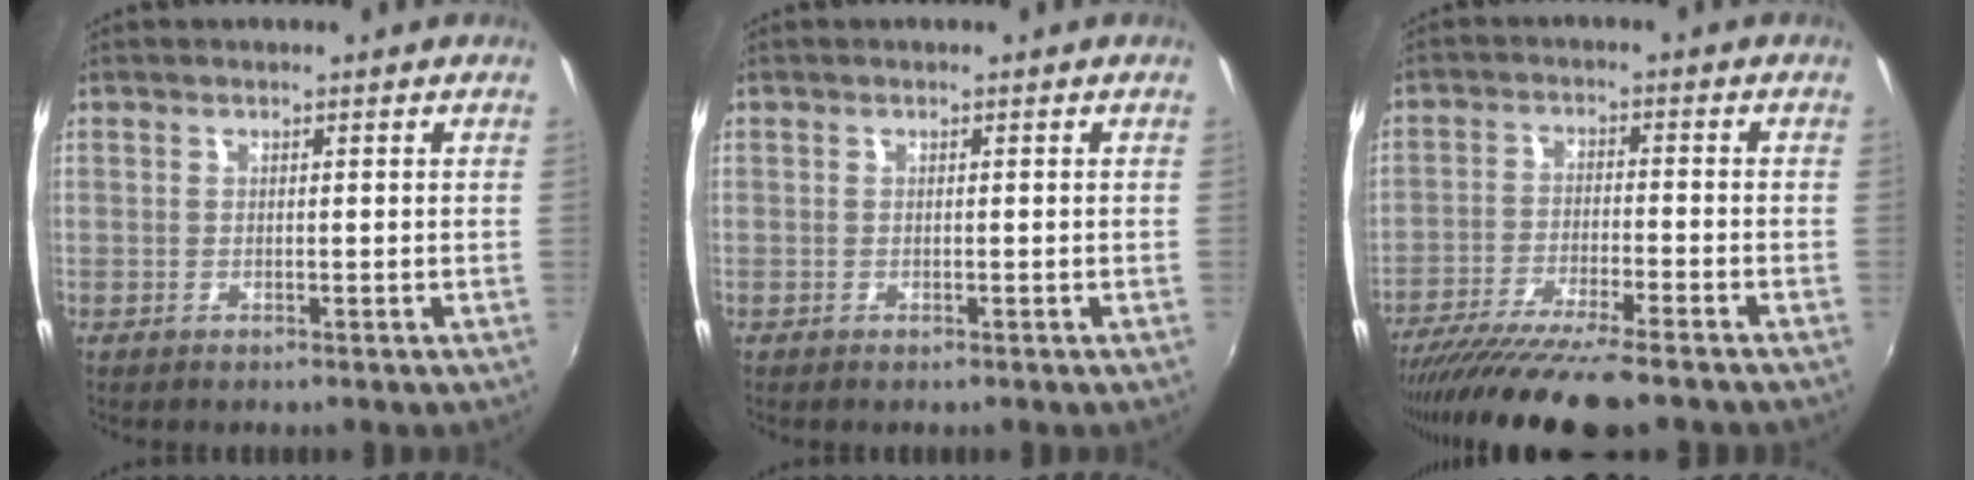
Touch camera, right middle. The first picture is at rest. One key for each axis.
{"total": 0.0}
{"total": 15.1, "fx": -12.6, "fy": 0.9, "fz": 8.2, "tx": -0.166, "ty": -0.042, "tz": -0.209}